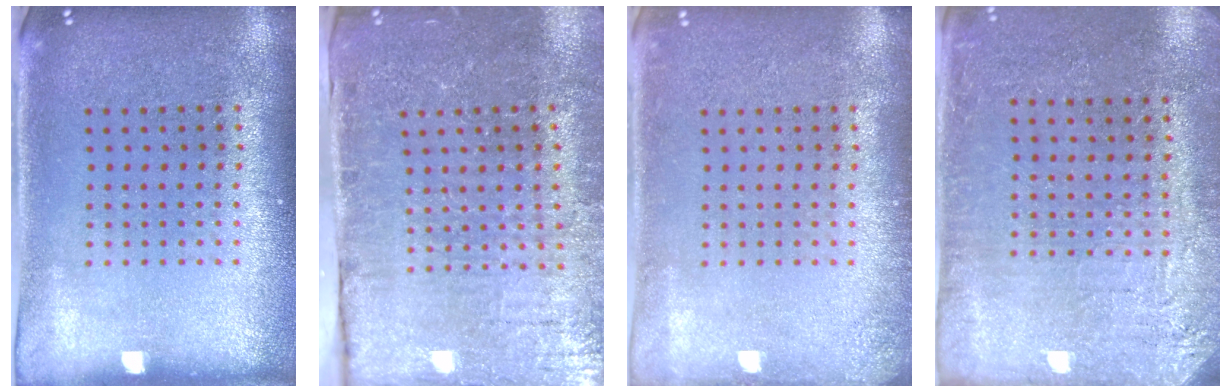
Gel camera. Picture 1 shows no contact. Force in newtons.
{"total": 4.1, "press": 4.1, "slide": 0.5}
{"total": 1.1, "press": 1.1, "slide": 0.1}
{"total": 2.9, "press": 2.8, "slide": 0.9}